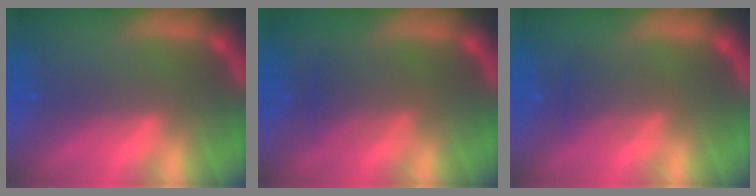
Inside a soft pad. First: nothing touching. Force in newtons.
{"total": 3.0}
{"total": 2.5}